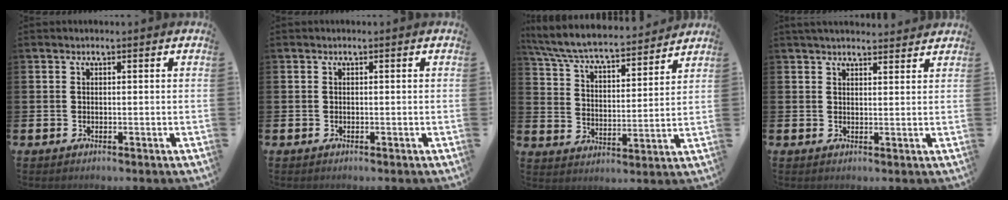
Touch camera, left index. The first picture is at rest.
{"total": 0.0}
{"total": 7.1, "force": [6.7, 0.9, 2.3], "torque": [-0.076, -0.051, 0.113]}
{"total": 3.1, "force": [3.1, 0.4, 0.5], "torque": [-0.009, -0.014, 0.055]}